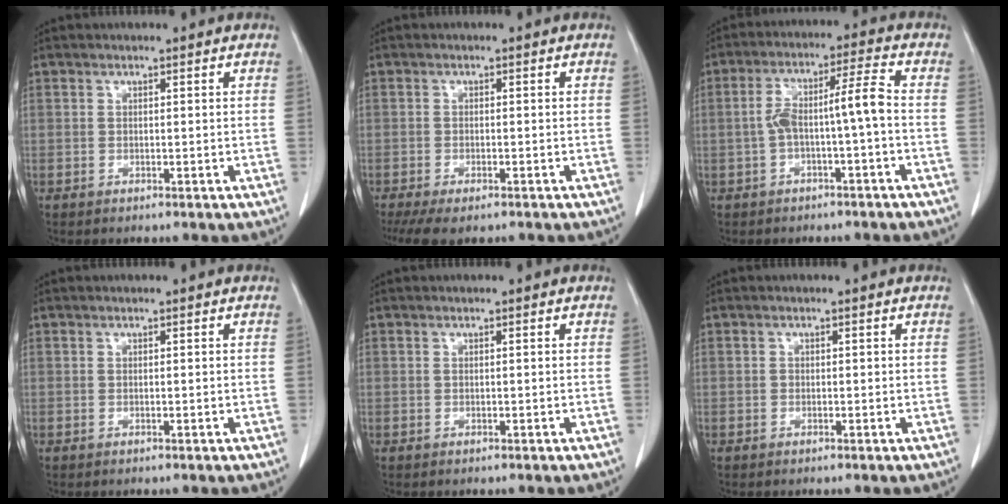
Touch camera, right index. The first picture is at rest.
{"total": 7.9, "force": [-5.5, 3.1, 4.8], "torque": [-0.088, -0.011, -0.085]}
{"total": 7.6, "force": [-1.4, 0.9, 7.4], "torque": [-0.142, 0.036, -0.021]}
{"total": 0.0}
{"total": 0.0}
{"total": 0.7, "force": [-0.1, 0.6, 0.4], "torque": [-0.009, 0.004, -0.001]}